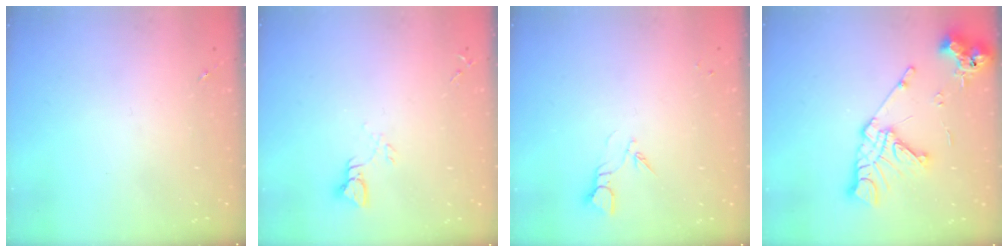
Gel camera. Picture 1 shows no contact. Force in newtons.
{"total": 3.5, "press": 3.4, "slide": 0.3}
{"total": 3.2, "press": 3.1, "slide": 0.3}
{"total": 15.5, "press": 15.4, "slide": 1.9}